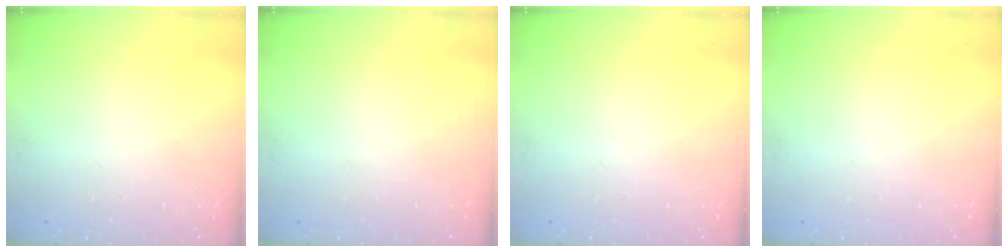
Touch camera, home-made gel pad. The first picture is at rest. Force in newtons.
{"total": 0.0}
{"total": 0.0}
{"total": 0.0}